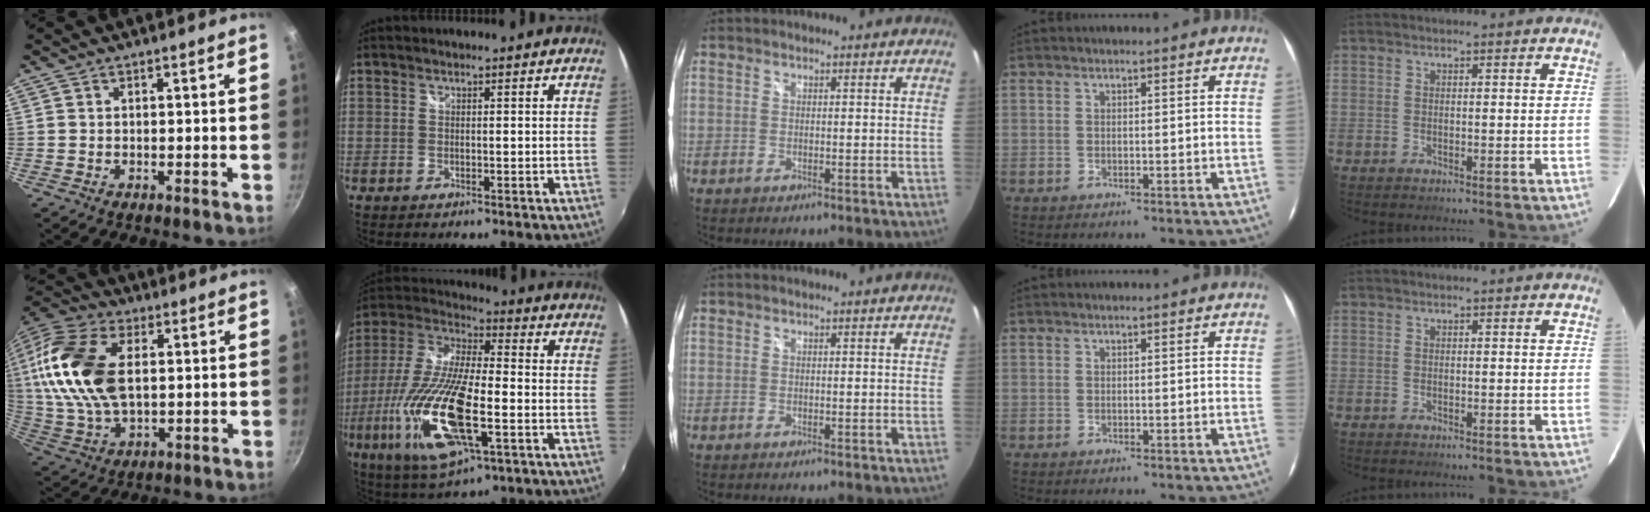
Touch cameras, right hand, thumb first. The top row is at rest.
{"thumb": {"total": 20.3, "force": [3.3, 12.0, 16.1], "torque": [-0.312, 0.005, 0.059]}, "index": {"total": 22.2, "force": [-6.7, 6.6, 20.1], "torque": [-0.414, -0.038, -0.127]}}